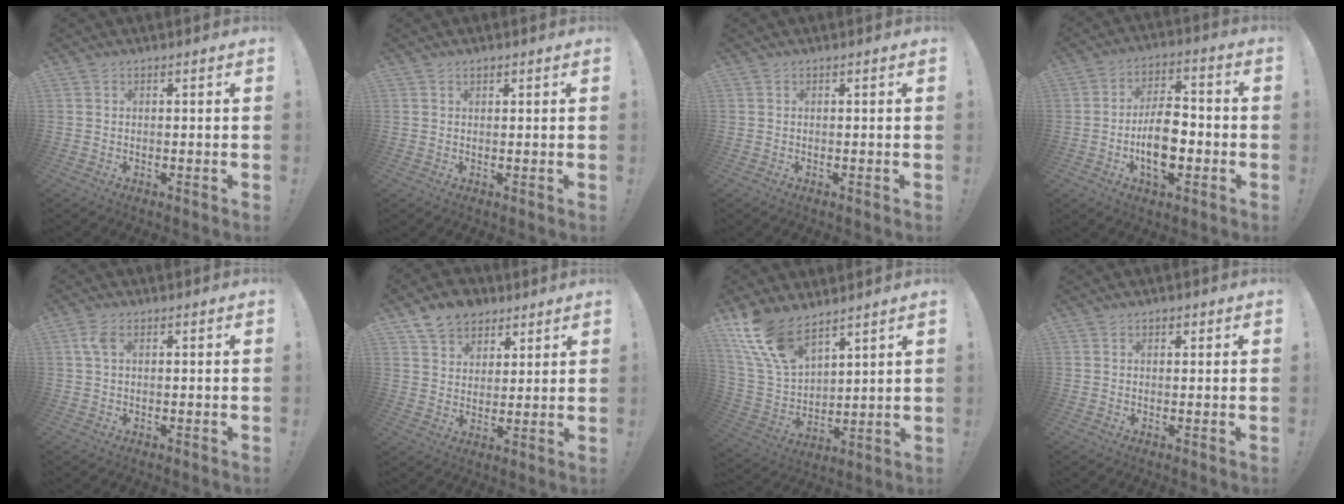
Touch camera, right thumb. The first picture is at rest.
{"total": 0.9, "force": [0.7, 0.4, 0.4], "torque": [-0.004, -0.001, 0.012]}
{"total": 0.0}
{"total": 12.9, "force": [-3.5, 7.4, 10.0], "torque": [-0.167, 0.013, -0.062]}
{"total": 3.5, "force": [1.1, 1.6, 2.9], "torque": [-0.051, 0.003, 0.019]}
{"total": 10.1, "force": [6.9, 6.9, 2.5], "torque": [-0.037, -0.041, 0.134]}
{"total": 15.2, "force": [11.5, 6.9, 7.2], "torque": [-0.163, -0.074, 0.219]}
{"total": 0.9, "force": [0.5, 0.6, 0.3], "torque": [-0.004, 0.000, 0.008]}